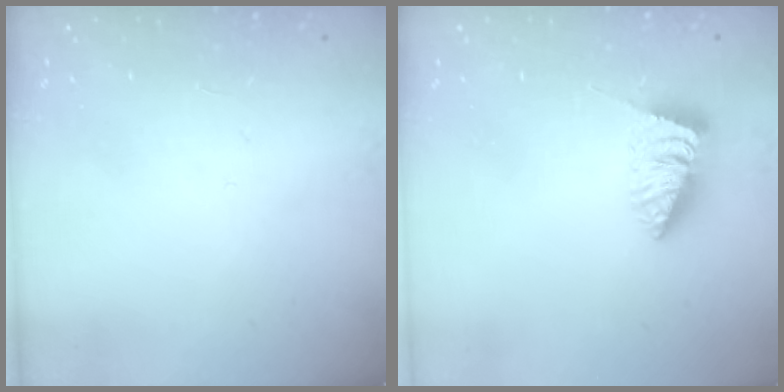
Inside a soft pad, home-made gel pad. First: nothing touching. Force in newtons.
{"total": 2.8, "press": 2.8, "slide": 0.2}